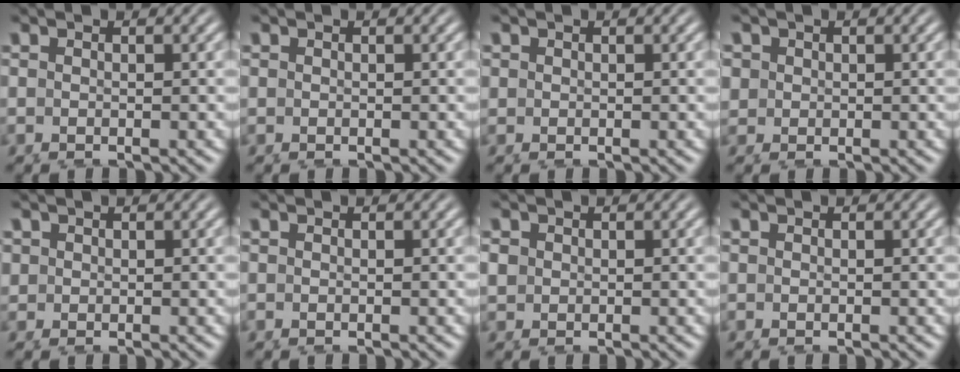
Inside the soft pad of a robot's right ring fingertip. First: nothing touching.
{"total": 0.0}
{"total": 0.6, "force": [0.1, 0.5, -0.2], "torque": [-0.001, -0.008, 0.009]}
{"total": 2.3, "force": [0.3, 2.2, 0.6], "torque": [-0.025, -0.016, 0.015]}
{"total": 1.6, "force": [0.3, 1.6, 0.2], "torque": [-0.016, -0.014, 0.014]}
{"total": 0.0}
{"total": 1.5, "force": [0.0, 1.4, 0.4], "torque": [-0.023, -0.013, 0.010]}
{"total": 0.0}